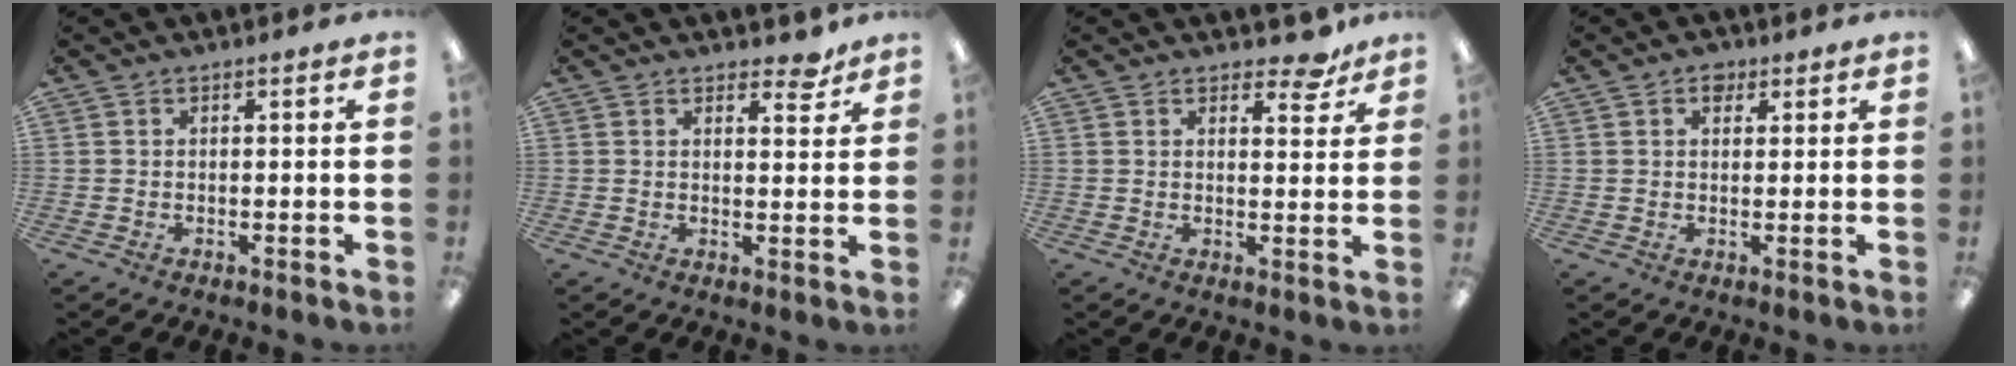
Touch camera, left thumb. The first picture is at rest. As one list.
[{"total": 4.2, "force": [3.3, 1.8, 1.7], "torque": [-0.009, -0.019, 0.055]}, {"total": 5.4, "force": [4.1, 2.4, 2.5], "torque": [-0.019, -0.023, 0.067]}, {"total": 2.7, "force": [1.6, 1.8, 1.3], "torque": [-0.003, -0.004, 0.023]}]